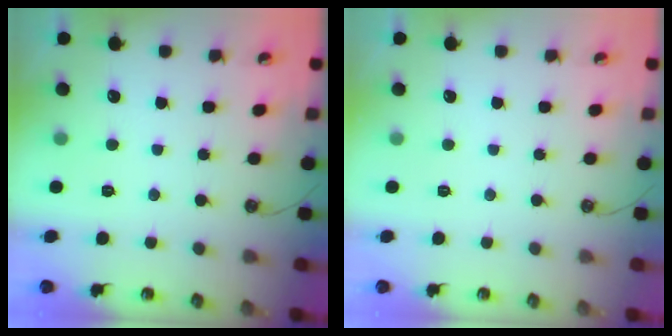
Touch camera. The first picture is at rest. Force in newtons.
{"total": 0.0}